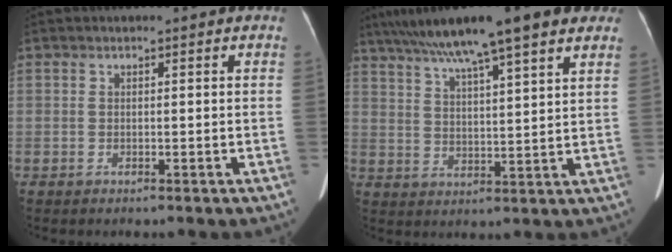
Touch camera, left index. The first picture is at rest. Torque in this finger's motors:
{"motor_torque": [0.83, -1.31, 0.28, 0.21]}